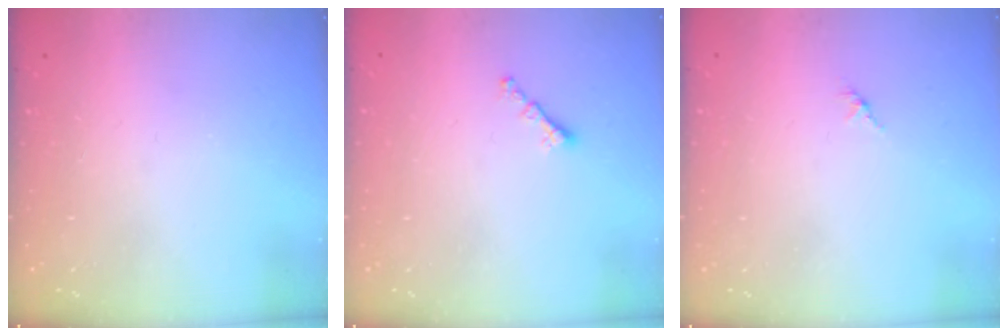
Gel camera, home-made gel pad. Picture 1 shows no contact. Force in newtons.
{"total": 0.8, "press": 0.7, "slide": 0.4}
{"total": 1.4, "press": 1.4, "slide": 0.4}